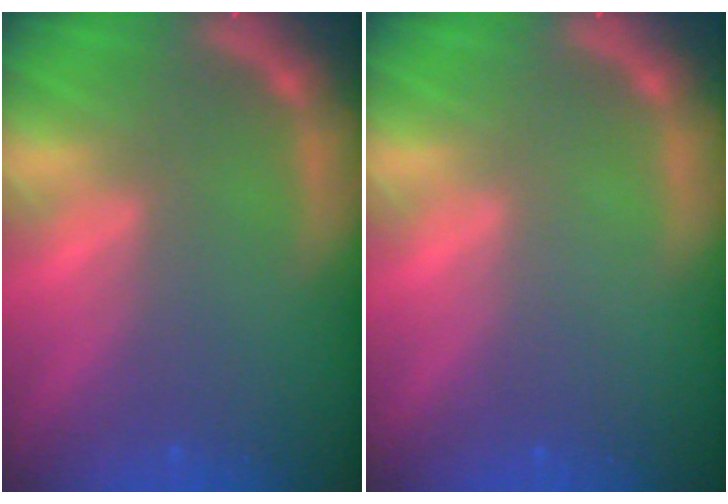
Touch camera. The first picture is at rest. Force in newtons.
{"total": 0.0}